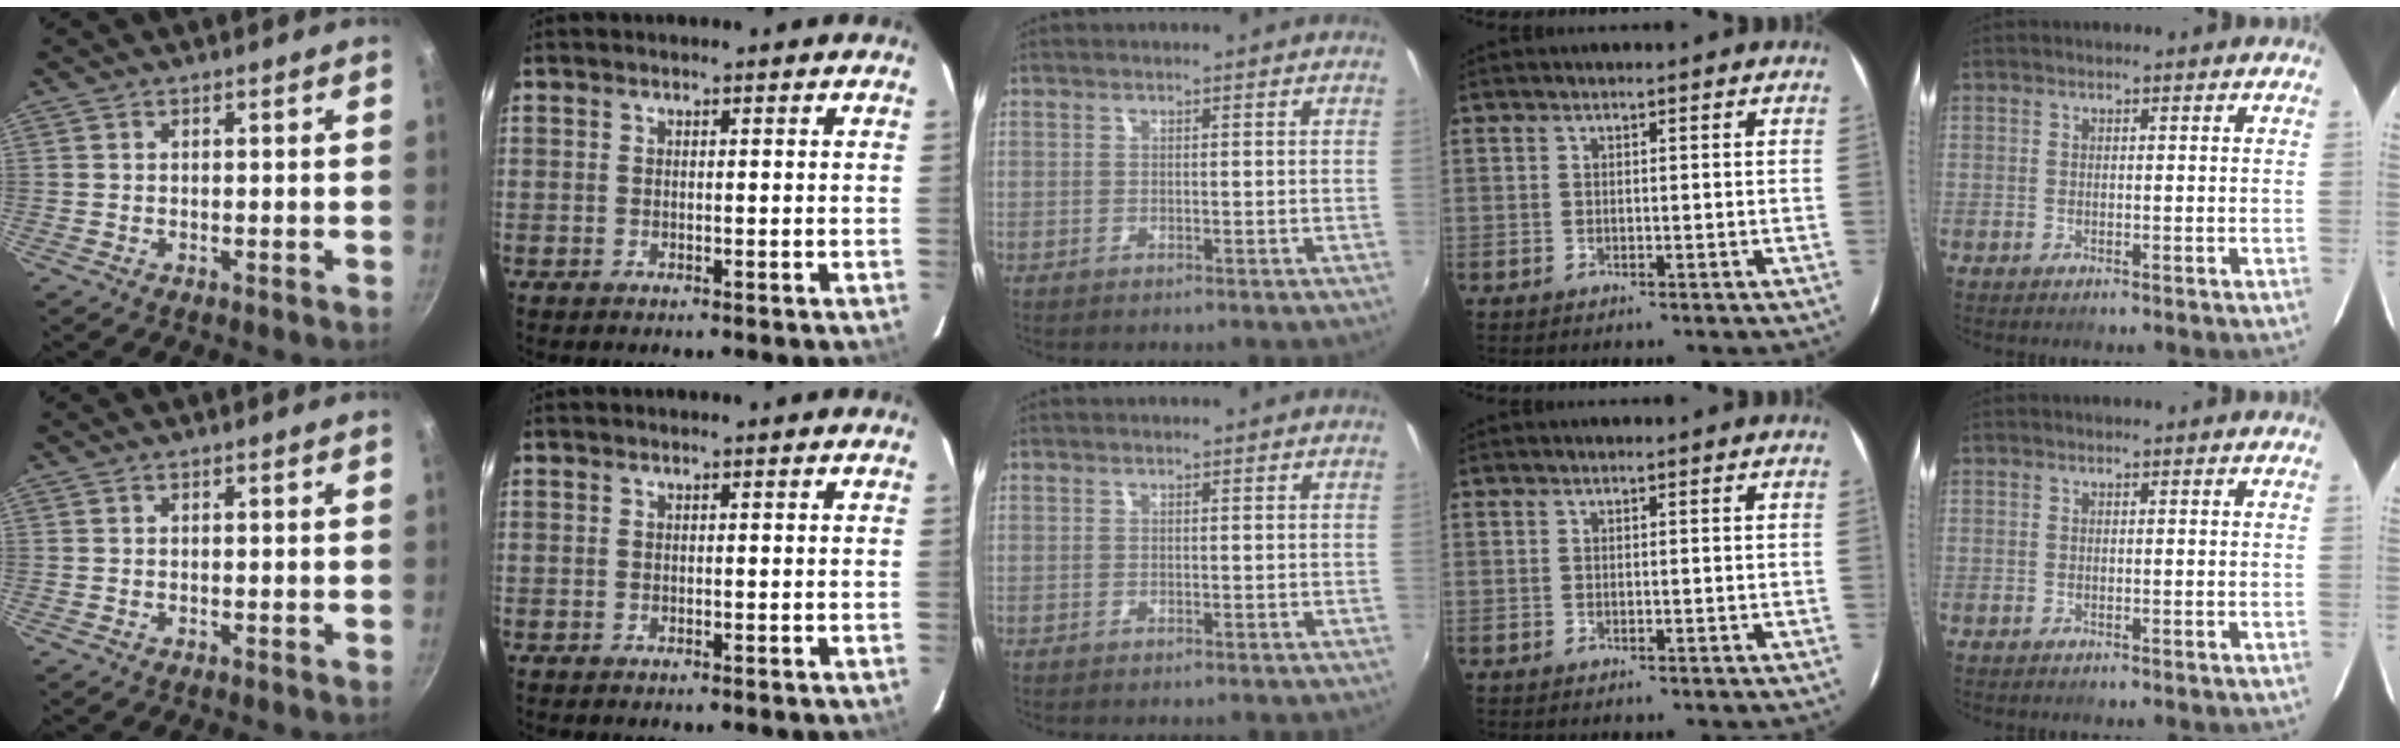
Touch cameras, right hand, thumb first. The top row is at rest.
{}